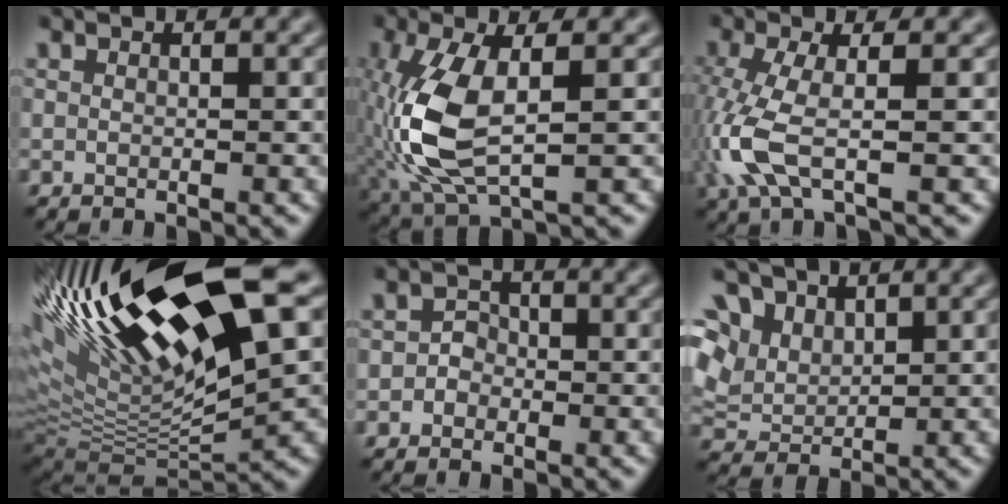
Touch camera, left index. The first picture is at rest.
{"total": 8.6, "force": [-0.8, 3.6, 7.7], "torque": [-0.189, 0.000, -0.012]}
{"total": 5.3, "force": [-1.6, 1.3, 4.8], "torque": [-0.132, -0.009, -0.037]}
{"total": 17.4, "force": [6.8, 3.9, 15.5], "torque": [-0.281, 0.022, 0.120]}
{"total": 1.4, "force": [-0.5, 1.2, 0.4], "torque": [-0.001, 0.002, -0.012]}
{"total": 7.0, "force": [4.2, 4.6, 3.3], "torque": [-0.100, 0.007, 0.078]}